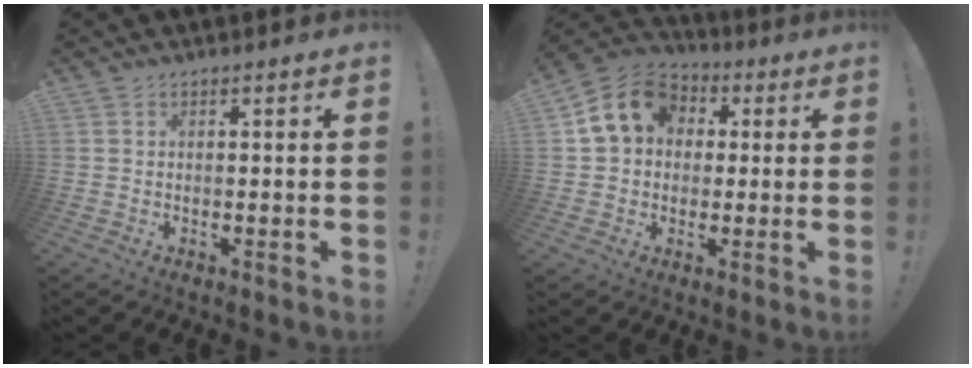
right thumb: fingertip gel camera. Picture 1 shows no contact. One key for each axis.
{"total": 12.8, "fx": 3.4, "fy": 10.5, "fz": 6.4, "tx": -0.100, "ty": 0.006, "tz": 0.074}